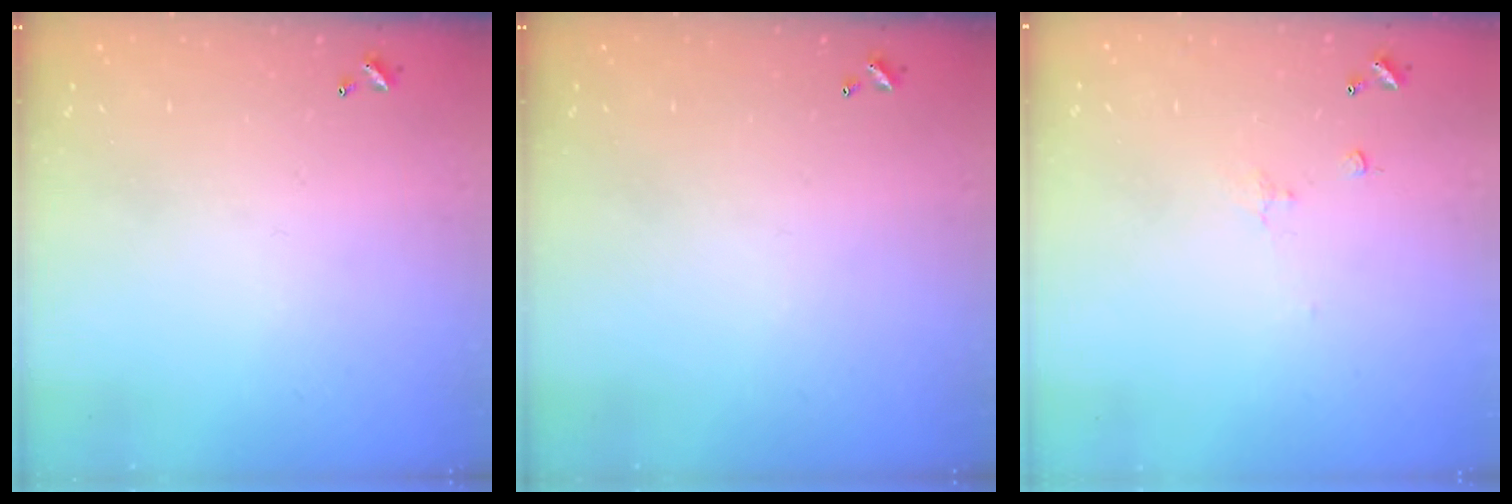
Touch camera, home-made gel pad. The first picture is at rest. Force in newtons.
{"total": 0.0}
{"total": 1.1, "press": 0.9, "slide": 0.5}